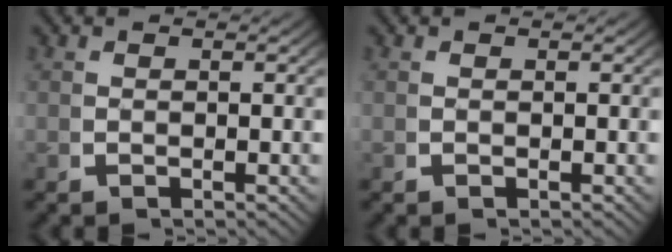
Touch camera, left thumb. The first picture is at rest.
{"total": 0.0}